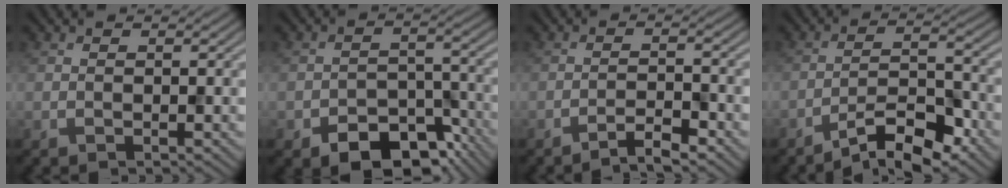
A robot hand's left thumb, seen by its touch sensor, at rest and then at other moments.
{"total": 8.0, "force": [-5.2, 4.6, 3.9], "torque": [-0.055, -0.019, -0.085]}
{"total": 3.0, "force": [-2.5, 0.3, 1.7], "torque": [-0.028, 0.007, -0.050]}
{"total": 7.1, "force": [-5.4, 1.7, 4.3], "torque": [-0.071, 0.009, -0.100]}